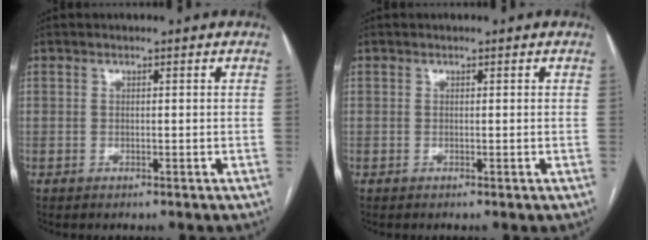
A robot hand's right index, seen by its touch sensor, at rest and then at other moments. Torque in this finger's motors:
{"motor_torque": [0.09, 0.03, 0.04, 0.01]}